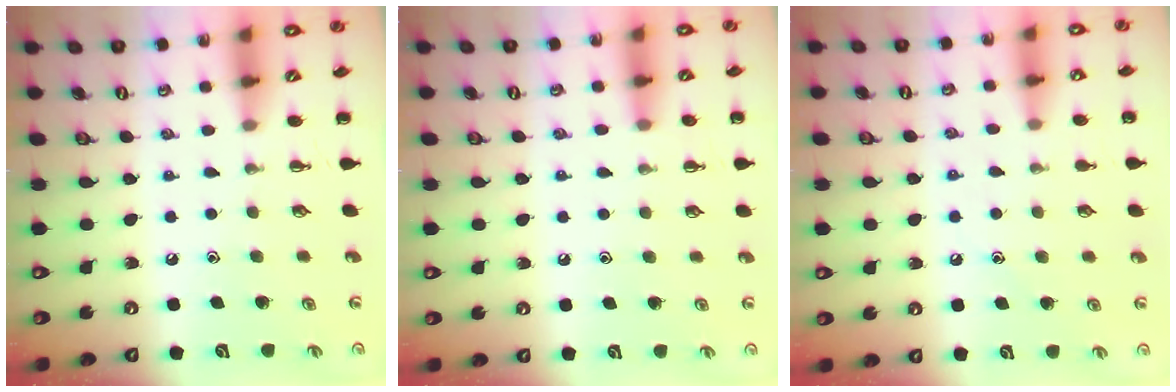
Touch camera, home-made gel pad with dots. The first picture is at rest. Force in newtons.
{"total": 6.7, "press": 6.3, "slide": 2.3}
{"total": 7.5, "press": 7.3, "slide": 2.0}